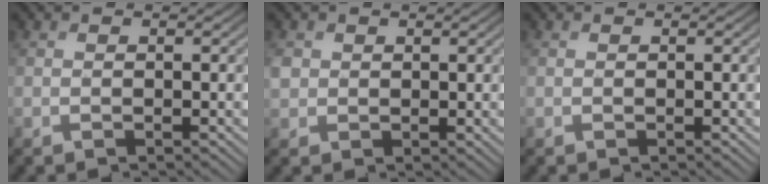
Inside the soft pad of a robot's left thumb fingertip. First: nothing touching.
{"total": 2.2, "force": [0.7, 2.0, 0.7], "torque": [-0.026, 0.000, 0.013]}
{"total": 0.0}